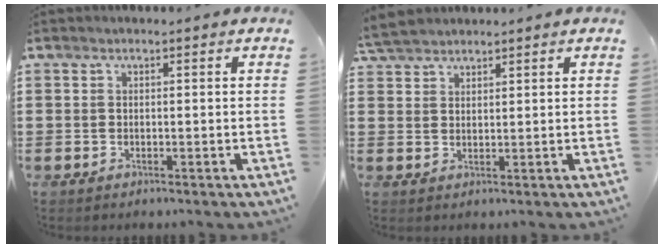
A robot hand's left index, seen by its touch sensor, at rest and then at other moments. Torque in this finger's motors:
{"motor_torque": [0.28, -0.40, 0.66, 0.20]}